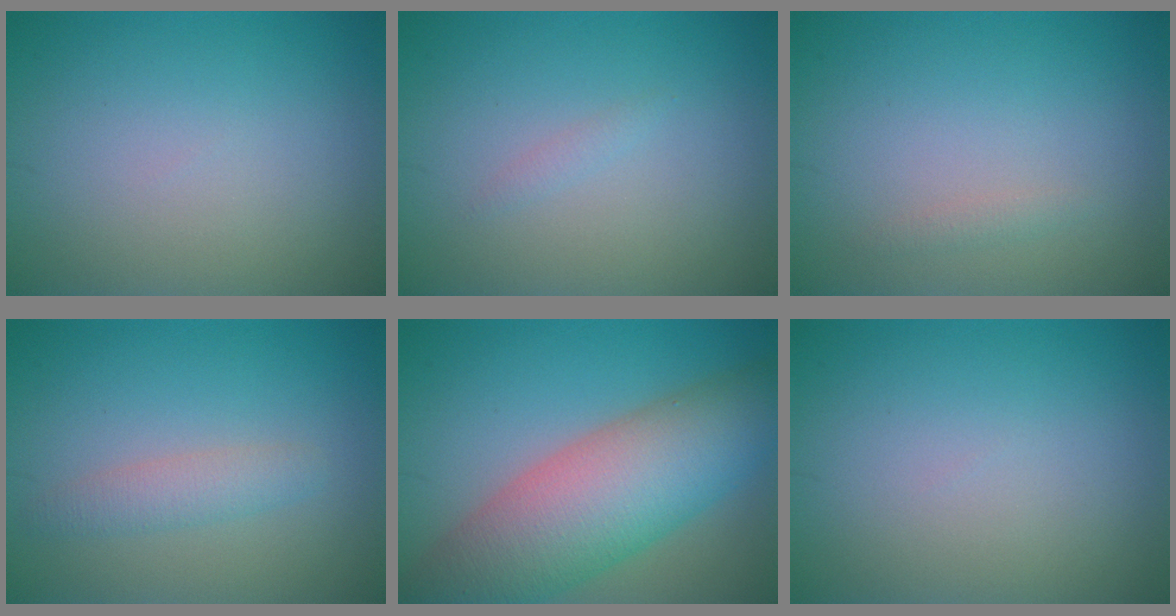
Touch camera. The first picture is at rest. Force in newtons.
{"total": 0.6, "press": 0.6, "slide": 0.1}
{"total": 0.7, "press": 0.7, "slide": 0.0}
{"total": 2.1, "press": 2.1, "slide": 0.1}
{"total": 10.9, "press": 10.9, "slide": 0.6}
{"total": 0.0}